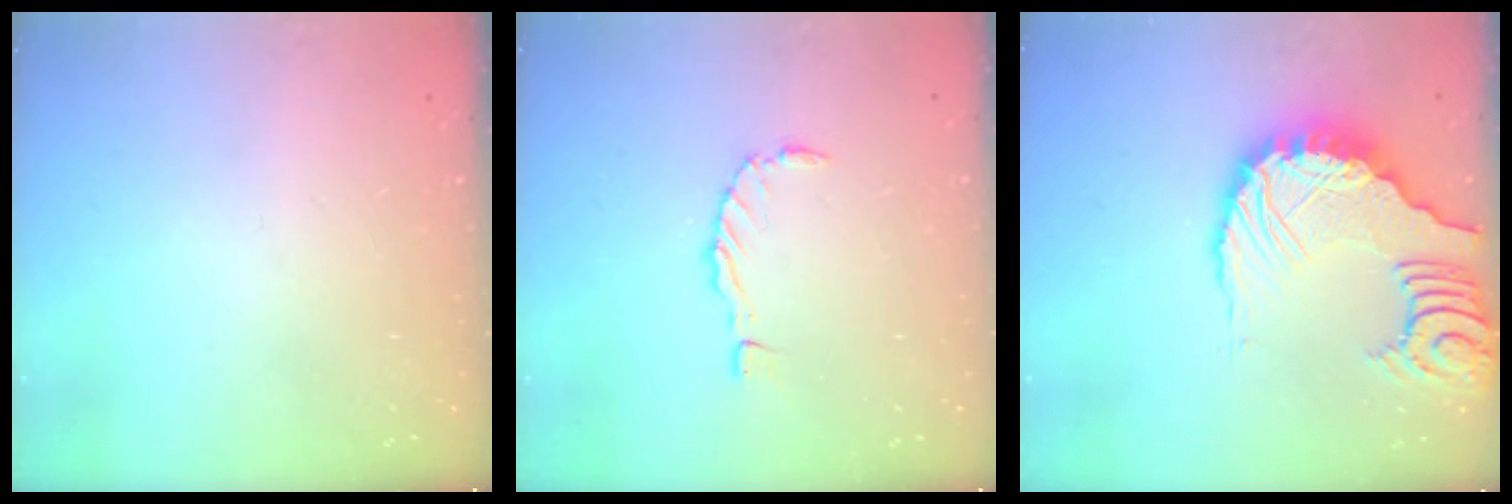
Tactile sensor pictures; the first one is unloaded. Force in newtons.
{"total": 0.0}
{"total": 11.6, "press": 11.5, "slide": 1.5}